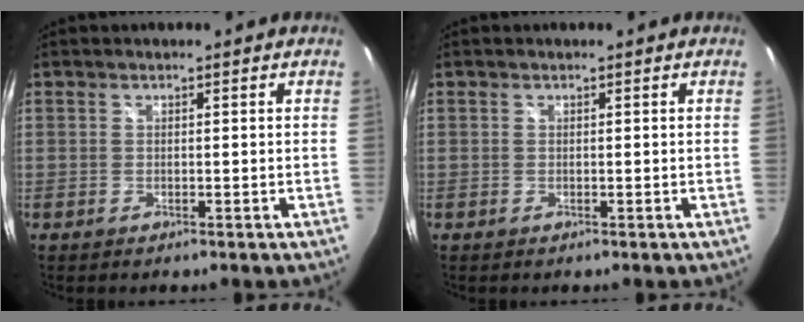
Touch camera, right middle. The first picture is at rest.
{"total": 0.0}